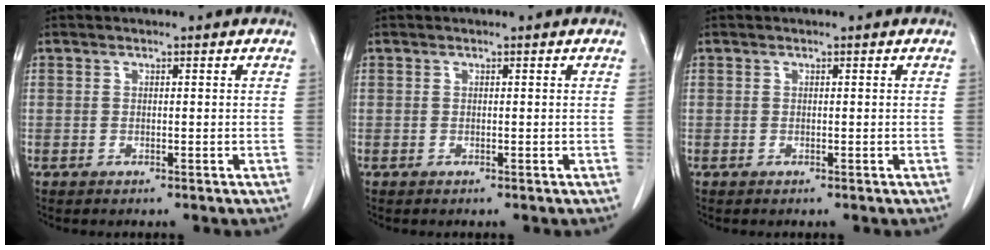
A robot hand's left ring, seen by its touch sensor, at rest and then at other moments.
{"total": 0.0}
{"total": 0.0}